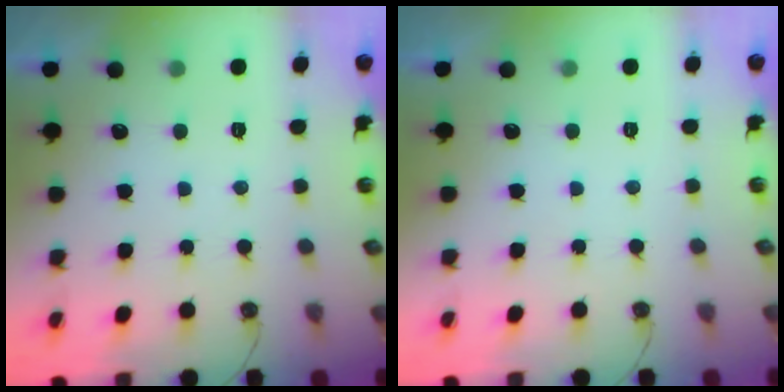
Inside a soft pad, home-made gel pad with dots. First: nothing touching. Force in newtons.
{"total": 0.0}